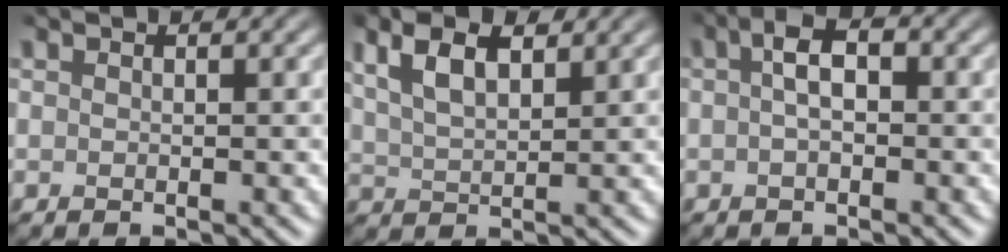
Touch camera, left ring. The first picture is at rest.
{"total": 4.2, "force": [2.3, 1.7, 3.1], "torque": [-0.067, 0.008, 0.046]}
{"total": 2.2, "force": [0.0, 1.0, 2.0], "torque": [-0.038, 0.006, -0.006]}